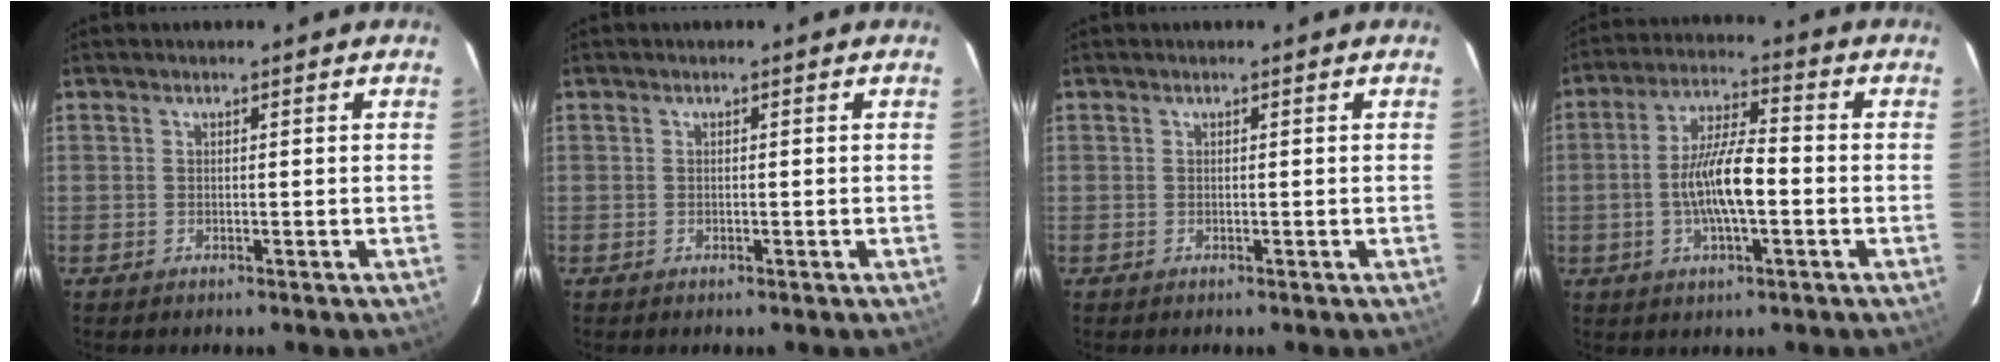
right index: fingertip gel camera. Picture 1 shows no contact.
{"total": 0.0}
{"total": 0.0}
{"total": 11.2, "force": [-2.1, 4.0, 10.2], "torque": [-0.196, 0.010, -0.035]}